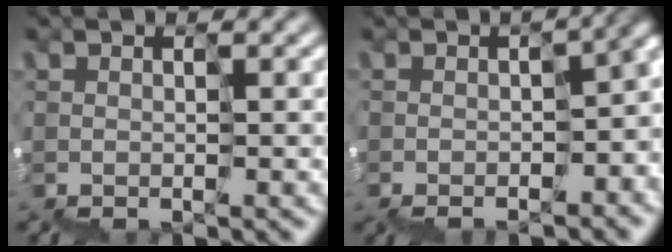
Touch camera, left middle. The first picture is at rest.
{"total": 8.5, "force": [-2.7, 3.7, 7.1], "torque": [-0.073, -0.008, -0.026]}